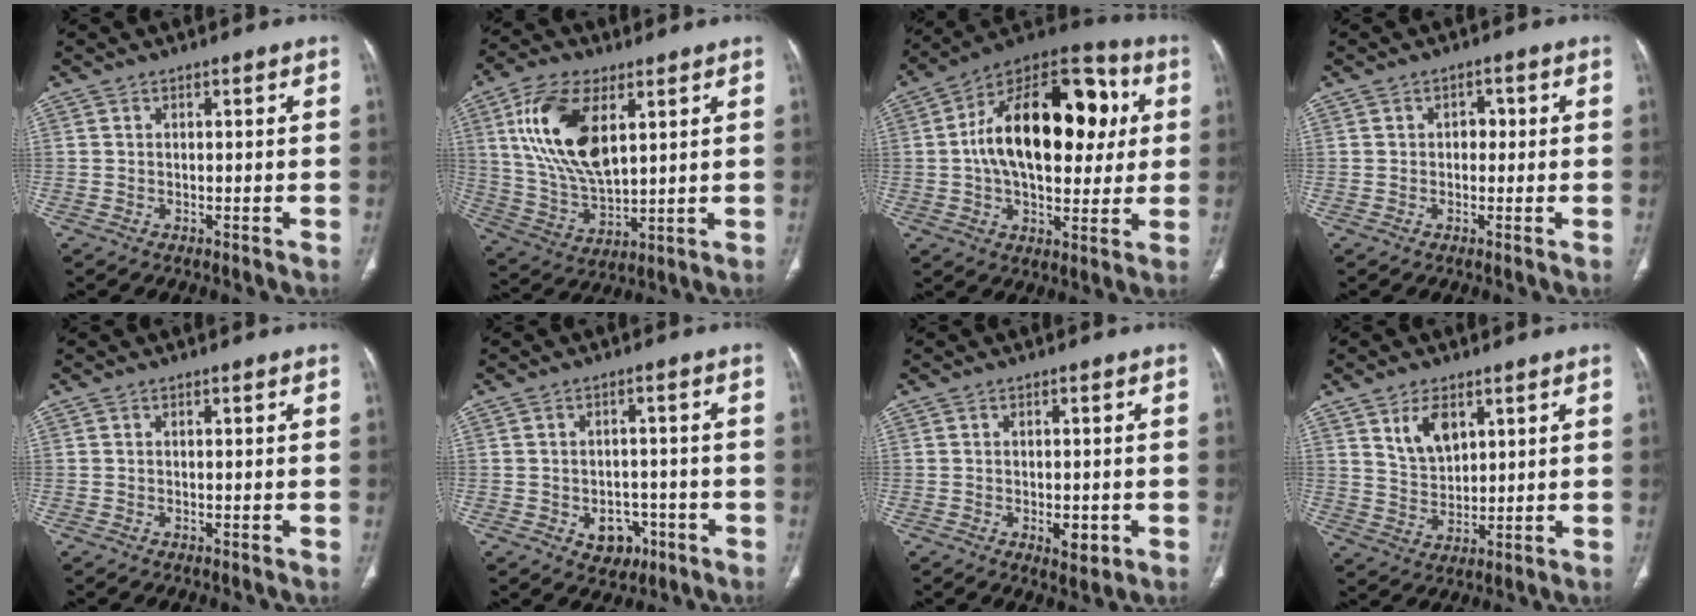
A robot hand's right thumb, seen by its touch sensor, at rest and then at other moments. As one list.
[{"total": 17.0, "force": [5.8, 8.5, 13.6], "torque": [-0.259, -0.018, 0.118]}, {"total": 26.2, "force": [3.7, 14.7, 21.4], "torque": [-0.311, 0.025, 0.049]}, {"total": 2.2, "force": [0.1, 1.7, 1.3], "torque": [-0.003, 0.006, -0.004]}, {"total": 0.0}, {"total": 6.1, "force": [-2.5, 4.7, 3.1], "torque": [-0.015, 0.020, -0.025]}, {"total": 4.0, "force": [-1.2, 2.0, 3.3], "torque": [-0.039, -0.001, -0.009]}, {"total": 9.1, "force": [3.8, 5.5, 6.1], "torque": [-0.093, -0.016, 0.080]}]